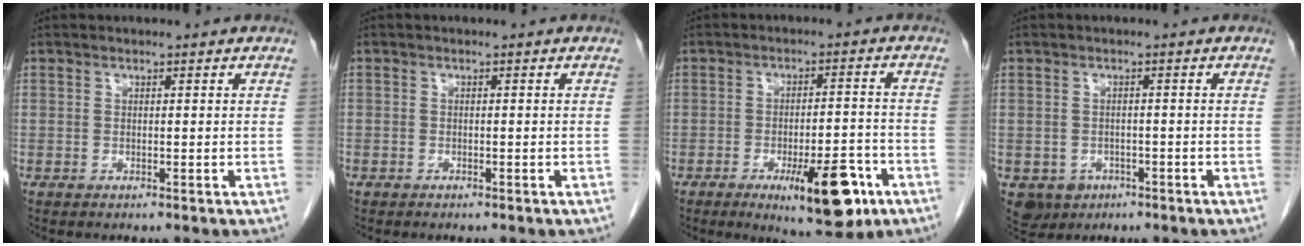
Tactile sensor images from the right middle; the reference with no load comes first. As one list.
[{"total": 0.5, "force": [-0.4, 0.3, 0.1], "torque": [-0.005, 0.003, -0.009]}, {"total": 11.2, "force": [-5.6, 3.0, 9.2], "torque": [-0.128, -0.008, -0.074]}, {"total": 4.4, "force": [-2.2, 3.7, 1.0], "torque": [-0.013, 0.003, -0.027]}]